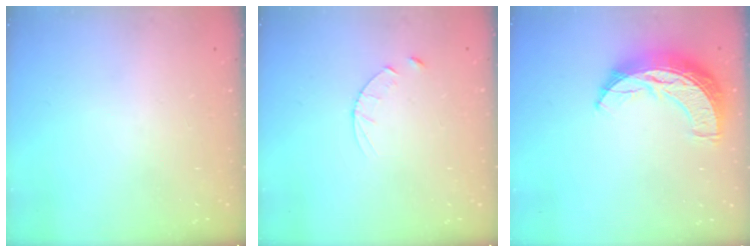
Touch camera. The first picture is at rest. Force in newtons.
{"total": 3.9, "press": 3.9, "slide": 0.4}
{"total": 14.1, "press": 14.1, "slide": 0.6}